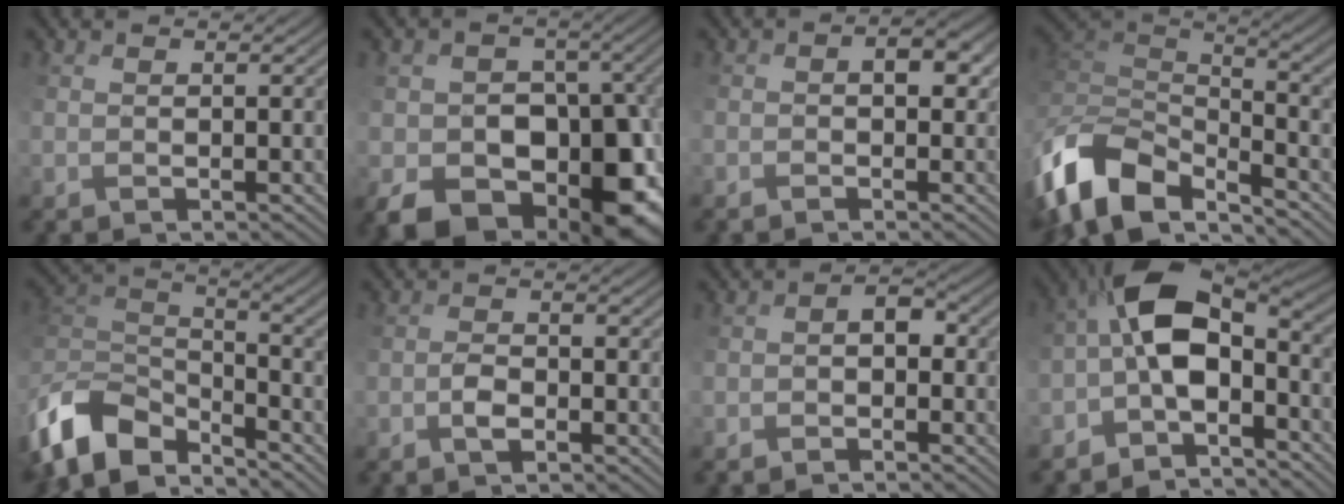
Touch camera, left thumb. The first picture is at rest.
{"total": 14.0, "force": [-5.1, 10.0, 8.5], "torque": [-0.141, -0.028, -0.069]}
{"total": 3.8, "force": [-0.3, 2.3, 3.0], "torque": [-0.039, 0.006, 0.005]}
{"total": 8.8, "force": [-4.1, 3.5, 7.0], "torque": [-0.150, 0.003, -0.084]}
{"total": 8.0, "force": [-5.2, 3.2, 5.2], "torque": [-0.101, 0.007, -0.113]}
{"total": 1.4, "force": [-0.8, 0.1, 1.2], "torque": [-0.019, 0.010, -0.017]}
{"total": 3.4, "force": [-1.9, 1.8, 2.2], "torque": [-0.028, 0.003, -0.031]}
{"total": 9.4, "force": [-3.6, 3.8, 7.8], "torque": [-0.143, 0.010, -0.074]}